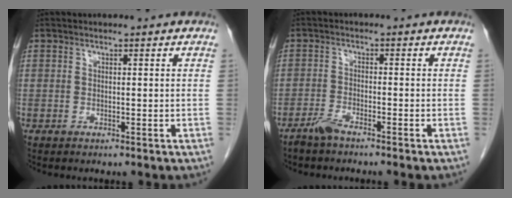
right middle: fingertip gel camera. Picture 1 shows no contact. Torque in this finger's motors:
{"motor_torque": [-0.36, -0.09, 0.07, 0.00]}